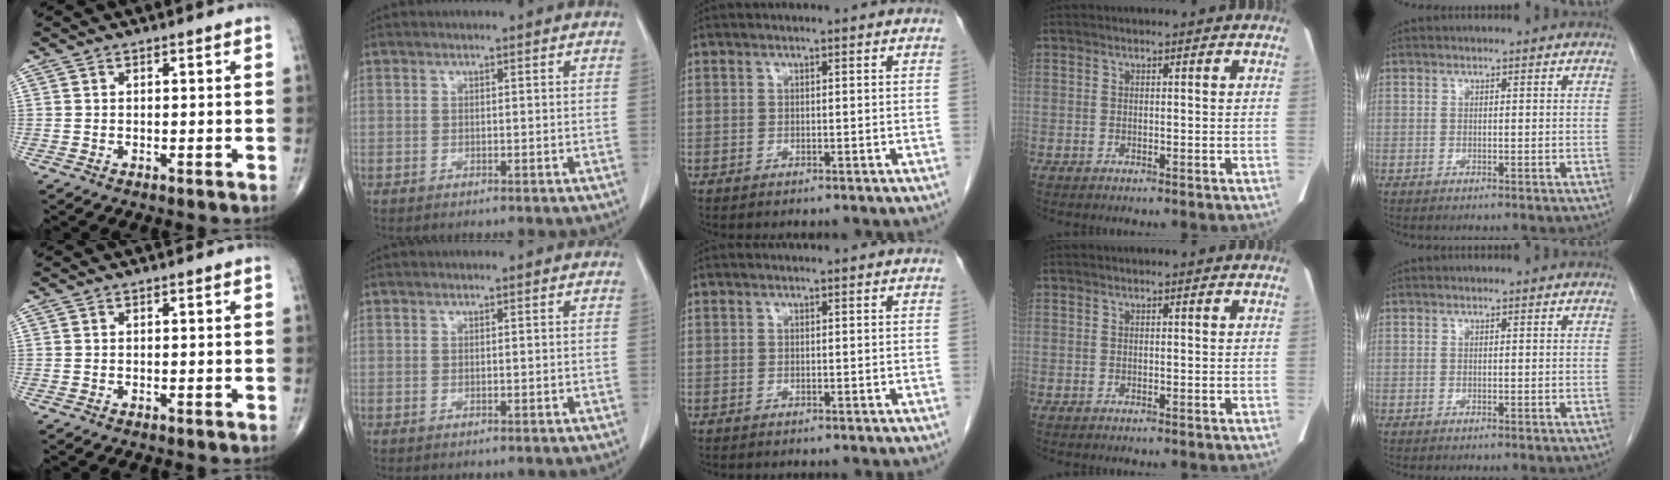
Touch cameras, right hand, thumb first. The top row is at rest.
{}